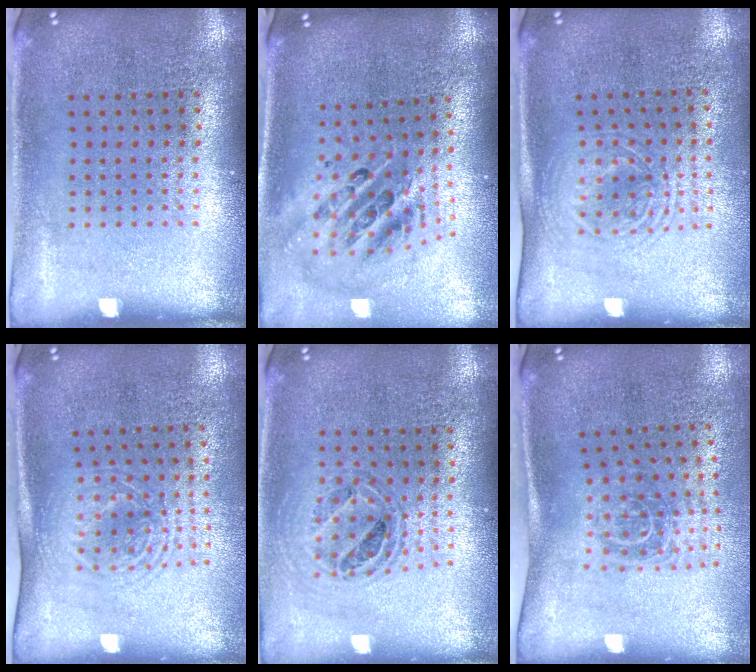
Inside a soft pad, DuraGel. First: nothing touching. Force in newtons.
{"total": 2.5, "press": 1.7, "slide": 1.9}
{"total": 1.6, "press": 1.3, "slide": 0.9}
{"total": 1.7, "press": 1.3, "slide": 1.0}
{"total": 0.9, "press": 0.8, "slide": 0.2}
{"total": 1.8, "press": 1.2, "slide": 1.3}